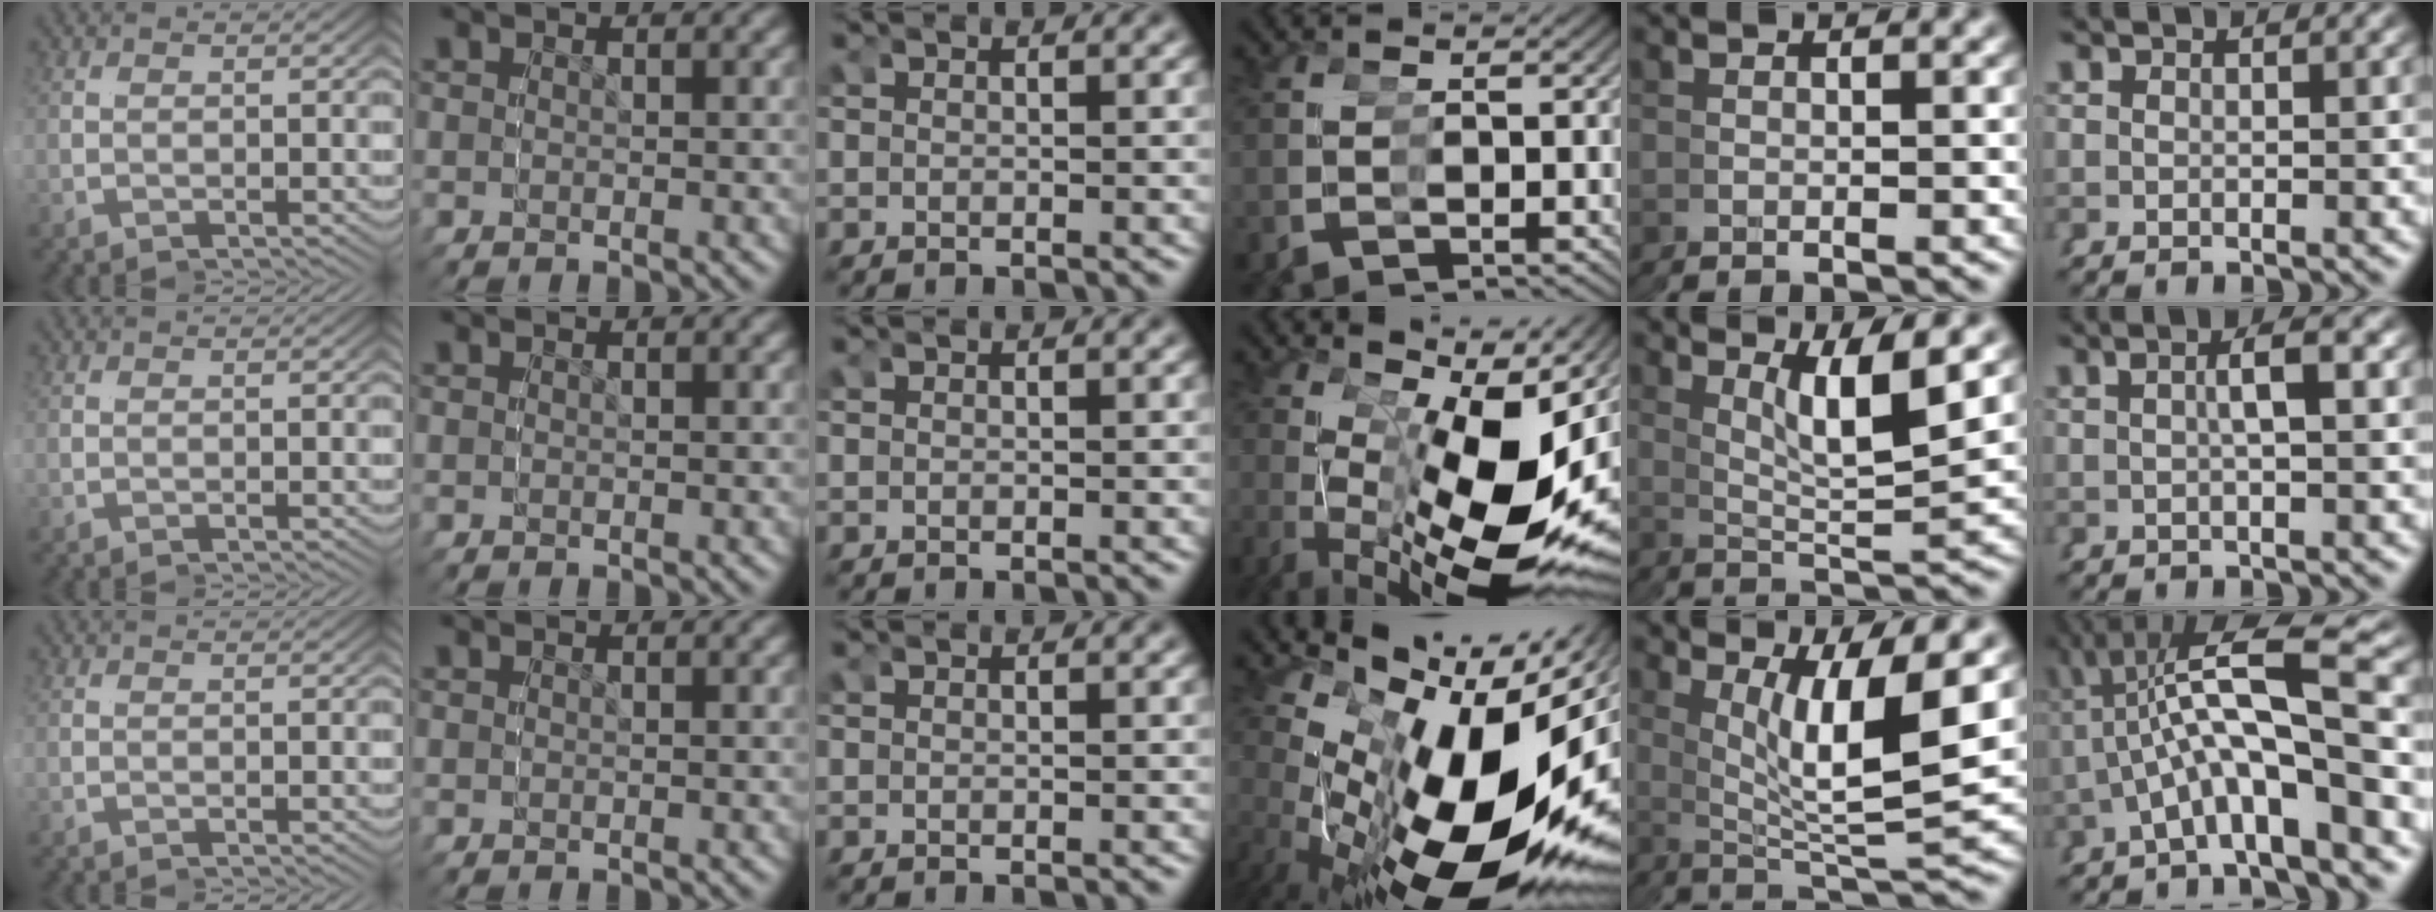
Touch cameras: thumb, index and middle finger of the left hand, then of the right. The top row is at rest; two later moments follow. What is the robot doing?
{"motion": "grasp_and_lifting", "object": "cubes"}